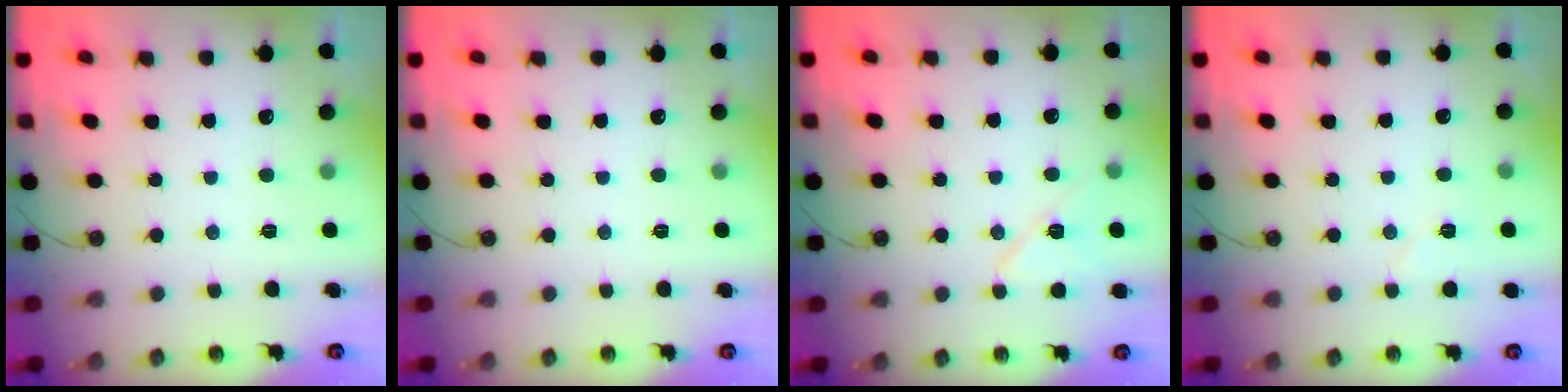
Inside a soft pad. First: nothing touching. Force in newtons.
{"total": 0.0}
{"total": 8.8, "press": 8.7, "slide": 1.1}
{"total": 4.4, "press": 4.2, "slide": 1.4}